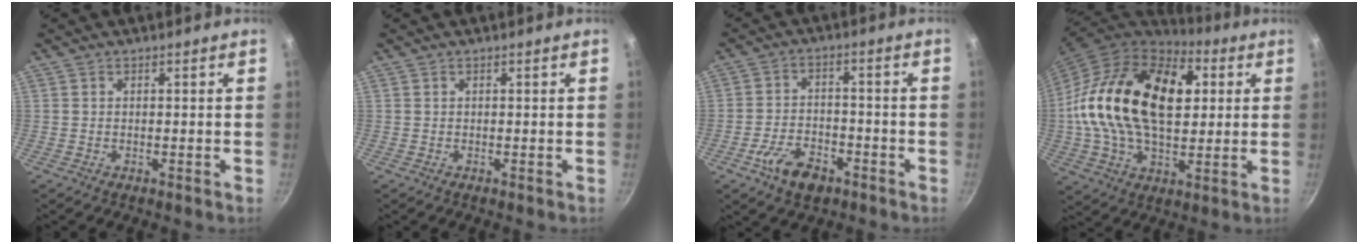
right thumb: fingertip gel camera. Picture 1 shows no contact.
{"total": 0.0}
{"total": 8.3, "force": [-4.7, 4.6, 5.1], "torque": [-0.085, 0.028, -0.086]}
{"total": 28.2, "force": [4.7, 17.2, 21.8], "torque": [-0.379, 0.020, 0.067]}